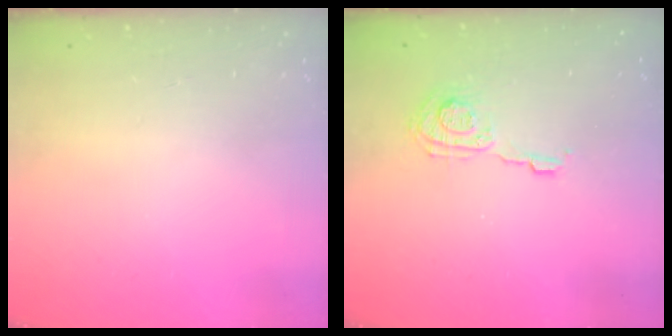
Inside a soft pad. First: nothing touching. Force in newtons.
{"total": 7.1, "press": 7.1, "slide": 0.7}